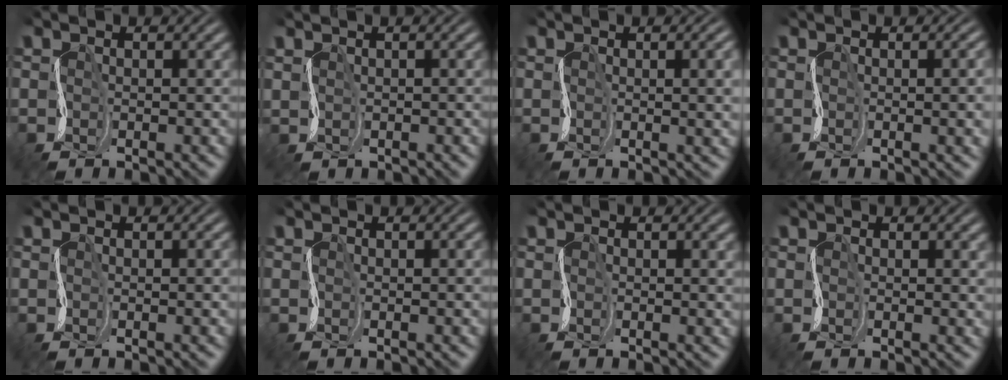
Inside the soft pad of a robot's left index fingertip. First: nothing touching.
{"total": 0.9, "force": [0.8, 0.1, -0.4], "torque": [0.009, 0.007, 0.018]}
{"total": 5.8, "force": [0.3, 2.7, 5.1], "torque": [-0.033, 0.009, 0.005]}
{"total": 5.5, "force": [-0.3, 2.6, 4.9], "torque": [-0.031, 0.005, -0.001]}
{"total": 1.4, "force": [-0.1, 0.5, 1.3], "torque": [-0.015, -0.001, 0.001]}
{"total": 0.9, "force": [-0.1, 0.3, 0.9], "torque": [-0.010, -0.001, 0.000]}
{"total": 1.0, "force": [0.2, 0.4, 0.9], "torque": [-0.011, -0.002, 0.003]}
{"total": 1.4, "force": [0.2, 0.6, 1.2], "torque": [-0.014, -0.001, 0.003]}